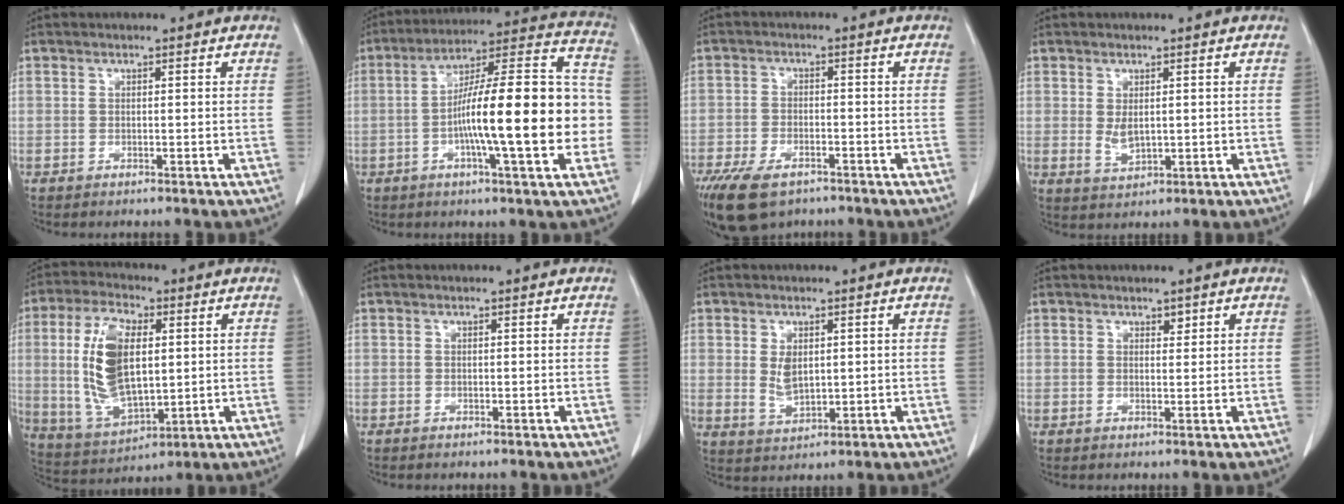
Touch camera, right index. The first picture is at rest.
{"total": 21.1, "force": [-3.3, 3.0, 20.7], "torque": [-0.282, 0.032, -0.052]}
{"total": 11.9, "force": [-7.8, 6.0, 6.6], "torque": [-0.142, -0.010, -0.124]}
{"total": 3.3, "force": [0.3, 1.9, 2.7], "torque": [-0.053, -0.002, 0.015]}
{"total": 14.6, "force": [1.6, 6.5, 13.0], "torque": [-0.273, 0.004, 0.039]}
{"total": 0.0}
{"total": 4.6, "force": [0.6, 2.8, 3.7], "torque": [-0.073, 0.002, 0.023]}
{"total": 1.4, "force": [0.9, 0.9, 0.6], "torque": [-0.008, -0.001, 0.015]}